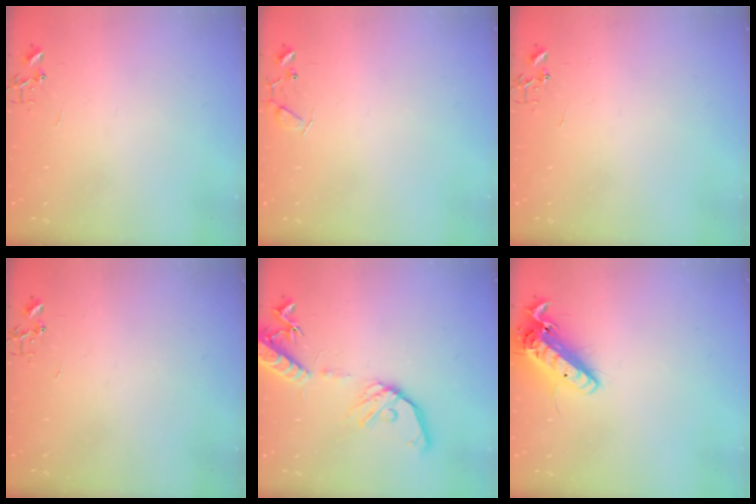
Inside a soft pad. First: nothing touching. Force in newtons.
{"total": 7.7, "press": 7.6, "slide": 0.5}
{"total": 0.0}
{"total": 0.0}
{"total": 16.3, "press": 16.0, "slide": 3.2}
{"total": 15.0, "press": 14.7, "slide": 3.0}